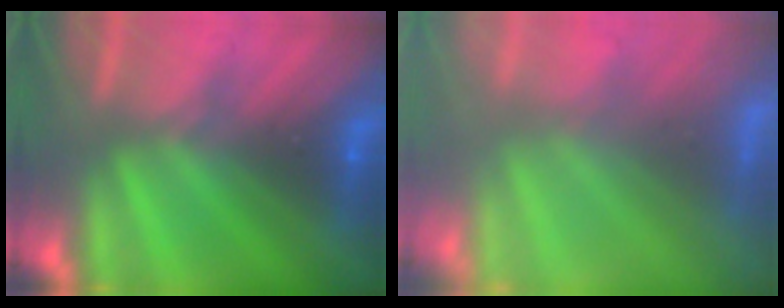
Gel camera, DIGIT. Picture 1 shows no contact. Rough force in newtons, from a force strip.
{"total": 7.7}